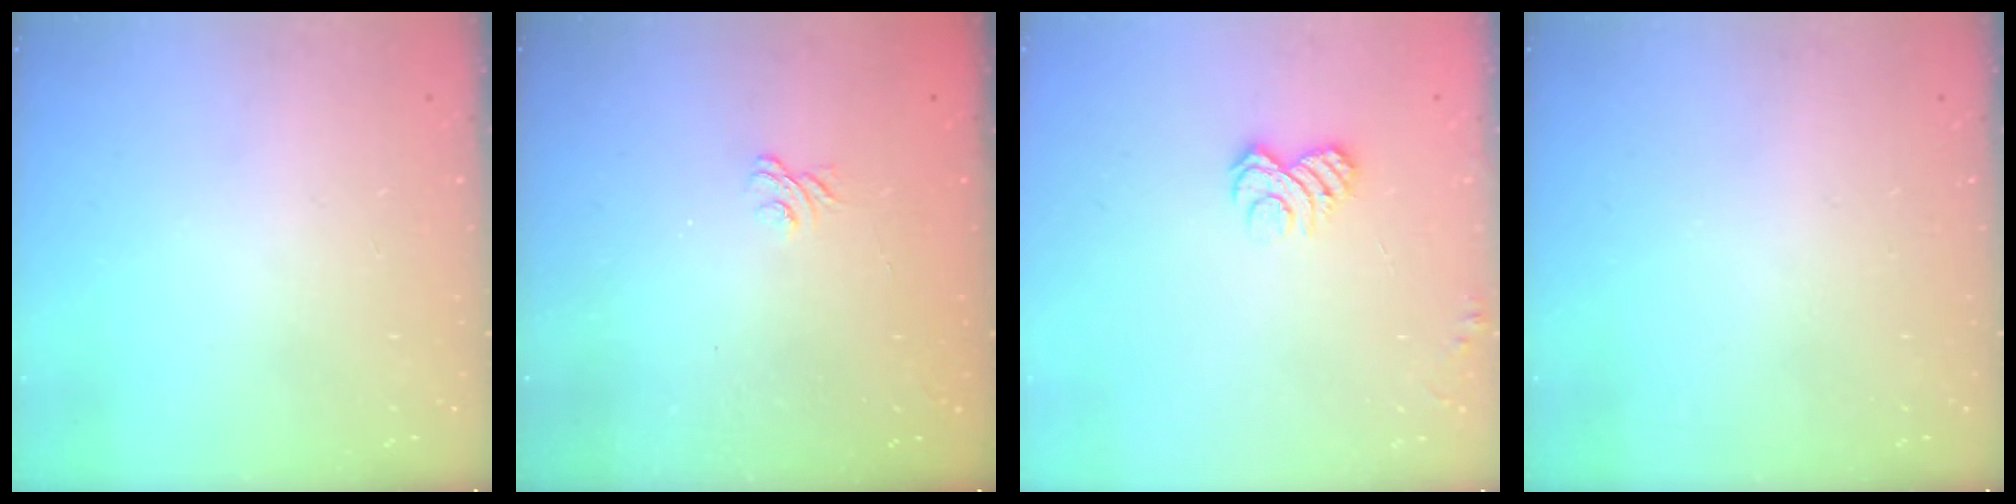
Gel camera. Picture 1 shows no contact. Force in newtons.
{"total": 1.8, "press": 1.4, "slide": 1.1}
{"total": 5.1, "press": 5.0, "slide": 1.3}
{"total": 0.0}